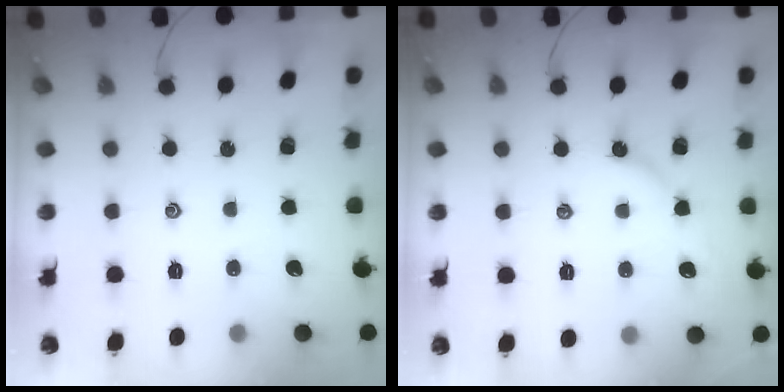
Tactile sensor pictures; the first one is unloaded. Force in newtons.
{"total": 4.6, "press": 4.5, "slide": 0.6}